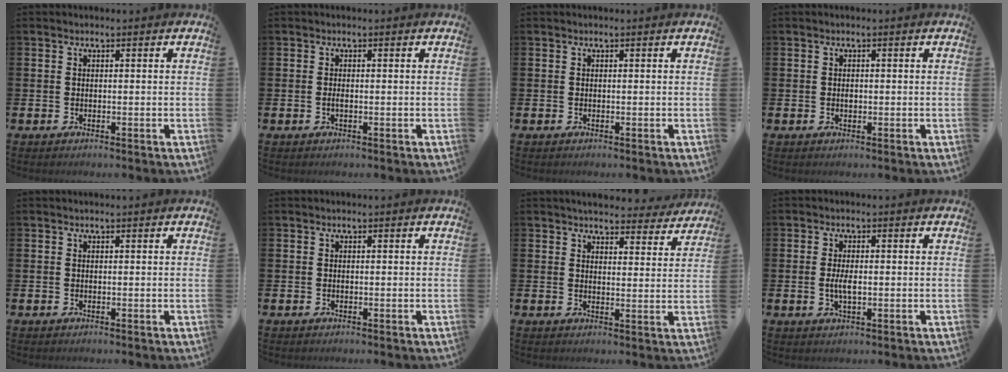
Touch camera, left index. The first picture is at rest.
{"total": 0.7, "force": [-0.2, 0.2, 0.6], "torque": [-0.019, 0.002, -0.002]}
{"total": 0.0}
{"total": 0.7, "force": [0.0, 0.5, 0.5], "torque": [-0.008, 0.003, -0.001]}
{"total": 0.0}
{"total": 0.0}
{"total": 4.7, "force": [4.6, 1.0, 0.7], "torque": [-0.020, -0.026, 0.080]}
{"total": 2.8, "force": [-0.1, 1.2, 2.5], "torque": [-0.047, 0.001, -0.004]}